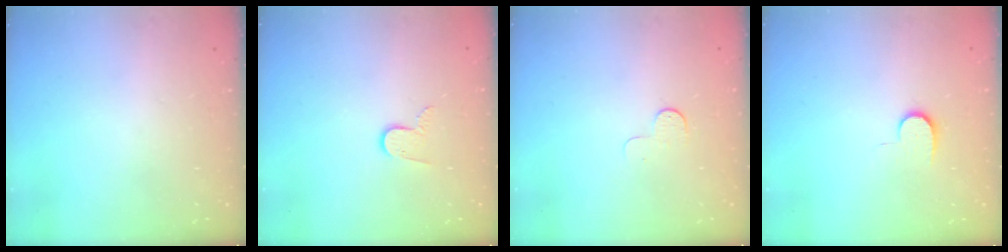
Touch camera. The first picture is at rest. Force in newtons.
{"total": 6.3, "press": 6.3, "slide": 0.6}
{"total": 3.3, "press": 3.3, "slide": 0.4}
{"total": 6.2, "press": 6.1, "slide": 0.7}